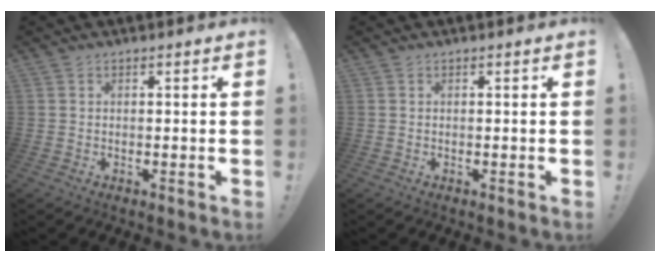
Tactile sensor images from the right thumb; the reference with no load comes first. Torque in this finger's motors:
{"motor_torque": [-0.10, 0.05, 0.02, 0.02, 0.00]}